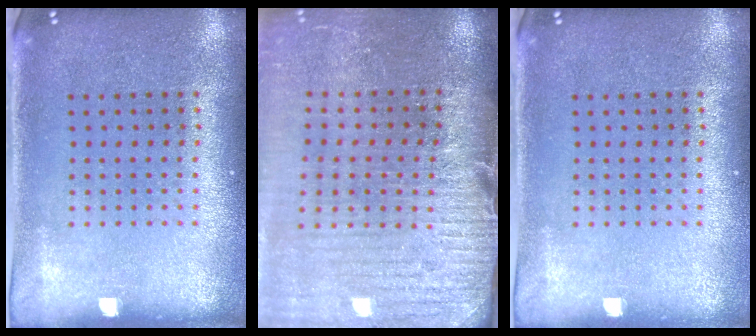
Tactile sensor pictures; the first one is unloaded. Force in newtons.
{"total": 4.0, "press": 3.6, "slide": 1.9}
{"total": 0.0}